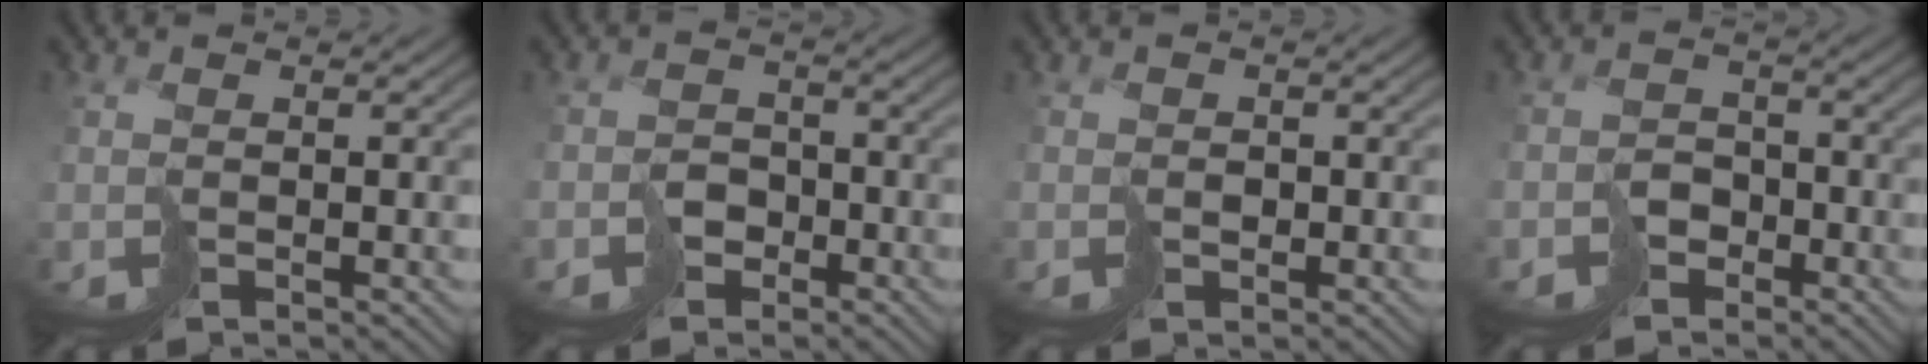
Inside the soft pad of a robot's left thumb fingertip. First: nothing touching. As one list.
[{"total": 2.9, "force": [-2.3, 1.8, -0.1], "torque": [0.020, 0.004, -0.043]}, {"total": 0.6, "force": [0.0, 0.5, -0.3], "torque": [0.013, 0.003, 0.000]}, {"total": 3.2, "force": [-2.6, 1.8, 0.0], "torque": [0.017, 0.004, -0.051]}]